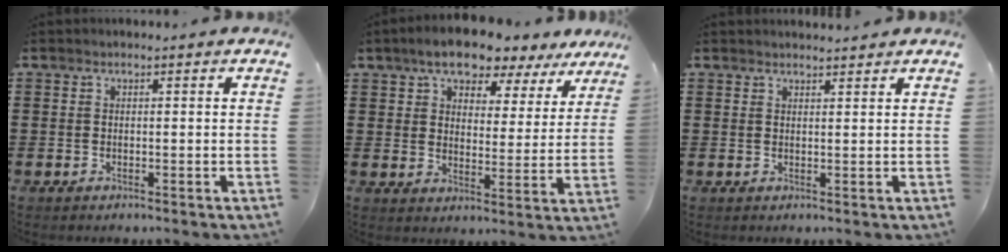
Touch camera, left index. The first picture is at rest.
{"total": 7.5, "force": [6.5, 2.1, 3.0], "torque": [-0.071, -0.021, 0.114]}
{"total": 1.5, "force": [1.5, 0.1, 0.1], "torque": [-0.005, 0.000, 0.029]}